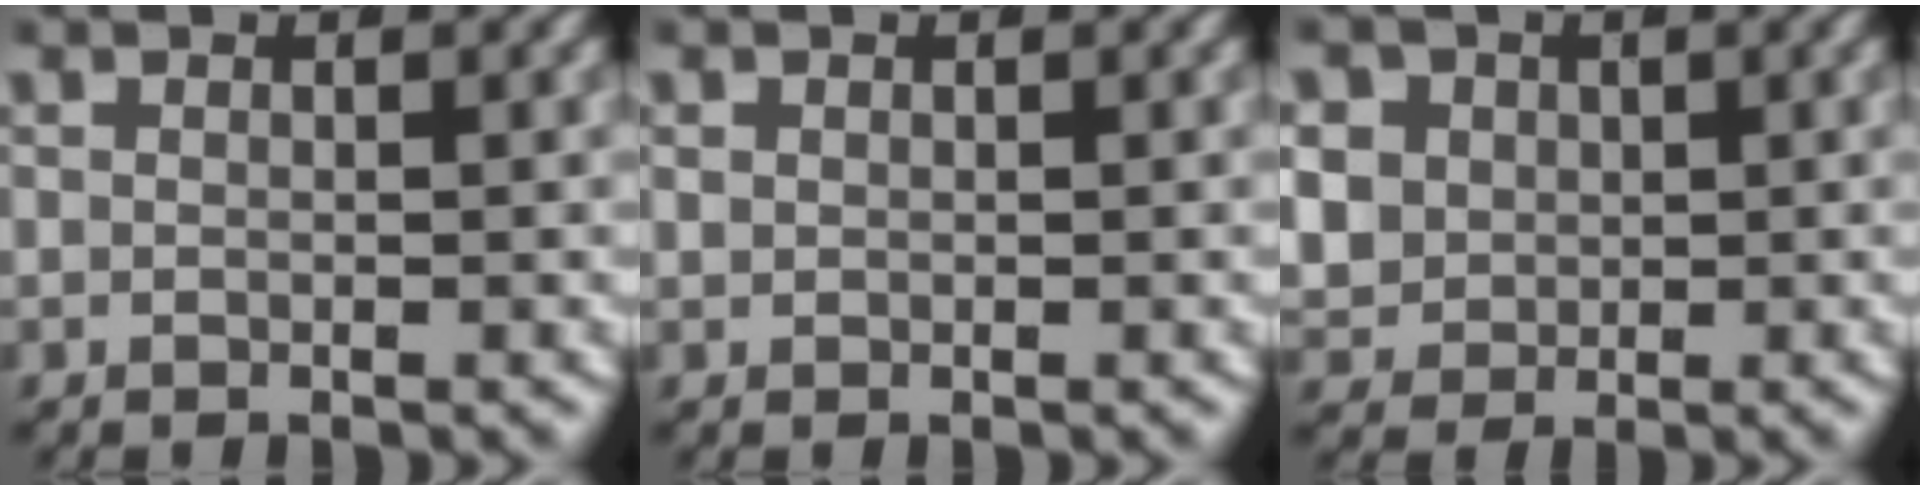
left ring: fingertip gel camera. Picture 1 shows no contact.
{"total": 0.7, "force": [0.2, 0.6, 0.3], "torque": [-0.011, -0.002, 0.008]}
{"total": 7.8, "force": [0.5, 7.1, 3.2], "torque": [-0.092, -0.024, 0.014]}